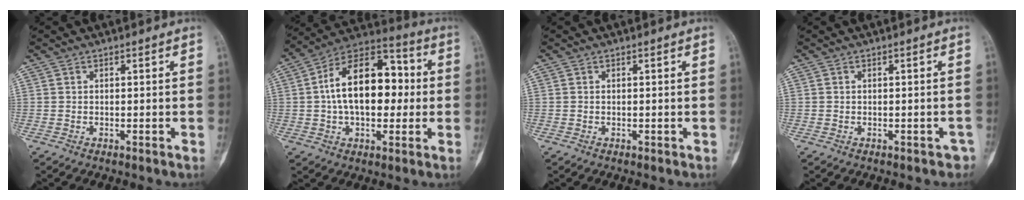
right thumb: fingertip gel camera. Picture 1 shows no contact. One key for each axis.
{"total": 19.0, "fx": 0.8, "fy": 11.4, "fz": 15.1, "tx": -0.216, "ty": 0.038, "tz": 0.005}
{"total": 0.0}
{"total": 1.9, "fx": -1.1, "fy": 1.4, "fz": 0.4, "tx": 0.005, "ty": 0.017, "tz": -0.012}